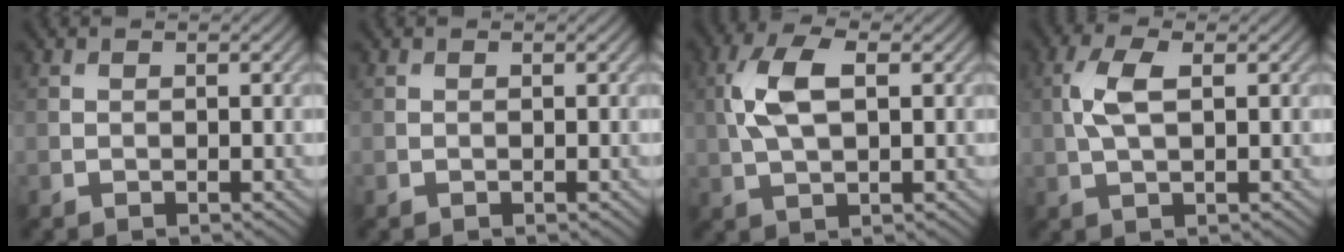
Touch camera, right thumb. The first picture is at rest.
{"total": 0.0}
{"total": 6.9, "force": [1.1, 3.2, 6.0], "torque": [-0.141, 0.013, 0.018]}
{"total": 4.4, "force": [0.7, 1.8, 4.0], "torque": [-0.098, 0.009, 0.014]}